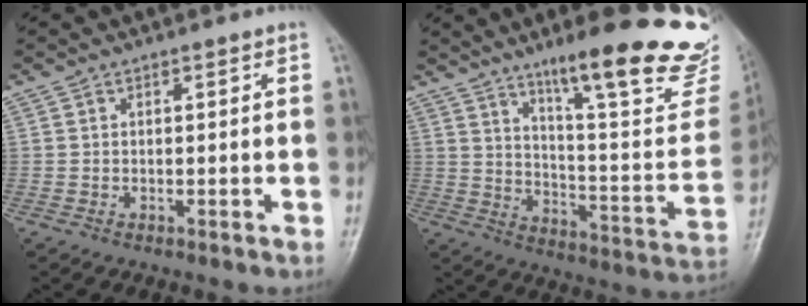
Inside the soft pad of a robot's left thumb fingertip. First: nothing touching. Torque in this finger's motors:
{"motor_torque": [0.25, 0.16, 1.41, -1.35, 0.08]}